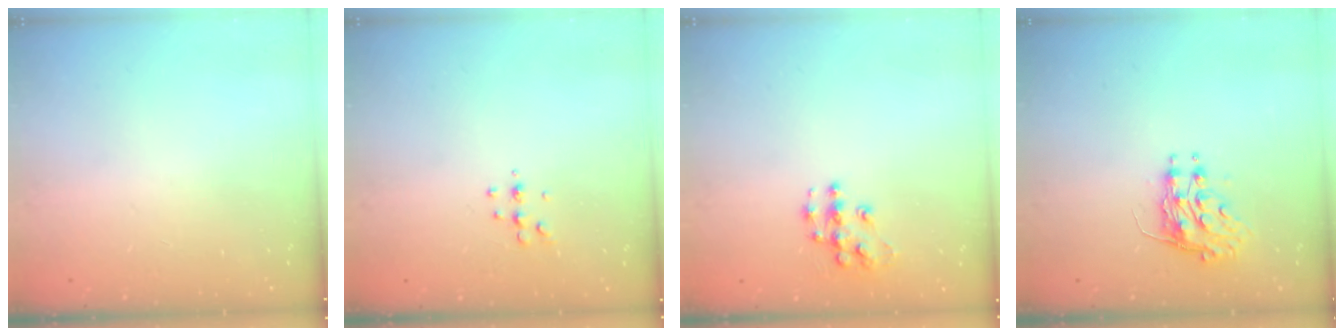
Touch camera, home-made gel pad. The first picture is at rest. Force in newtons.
{"total": 4.5, "press": 4.3, "slide": 1.2}
{"total": 9.2, "press": 9.2, "slide": 0.5}
{"total": 8.3, "press": 8.3, "slide": 0.1}